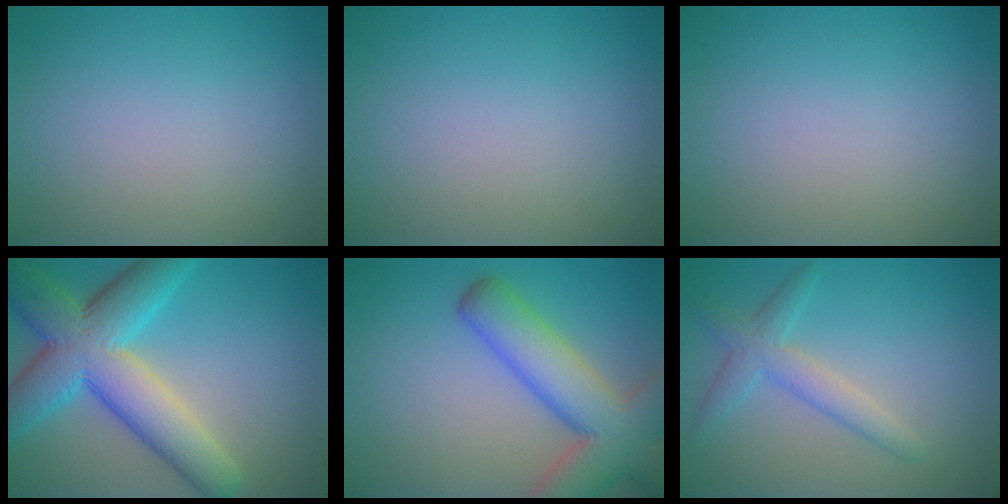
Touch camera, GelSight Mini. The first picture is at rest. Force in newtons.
{"total": 0.0}
{"total": 0.0}
{"total": 10.4, "press": 10.4, "slide": 0.1}
{"total": 9.1, "press": 9.1, "slide": 0.6}
{"total": 3.0, "press": 3.0, "slide": 0.1}